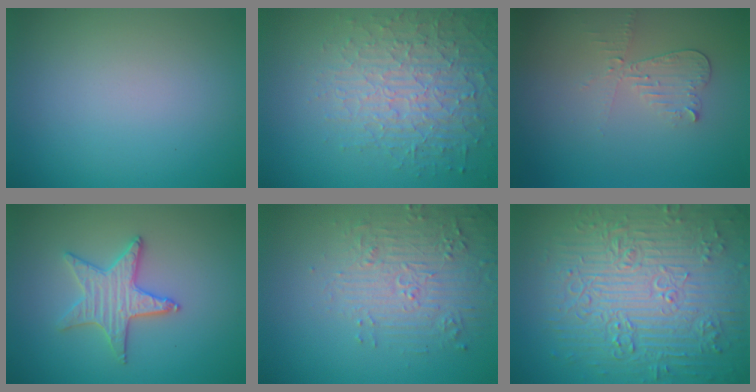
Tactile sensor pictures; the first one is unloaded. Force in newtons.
{"total": 5.3, "press": 4.6, "slide": 2.5}
{"total": 2.1, "press": 2.1, "slide": 0.4}
{"total": 3.2, "press": 3.2, "slide": 0.2}
{"total": 4.7, "press": 4.6, "slide": 1.0}
{"total": 11.0, "press": 7.3, "slide": 8.2}